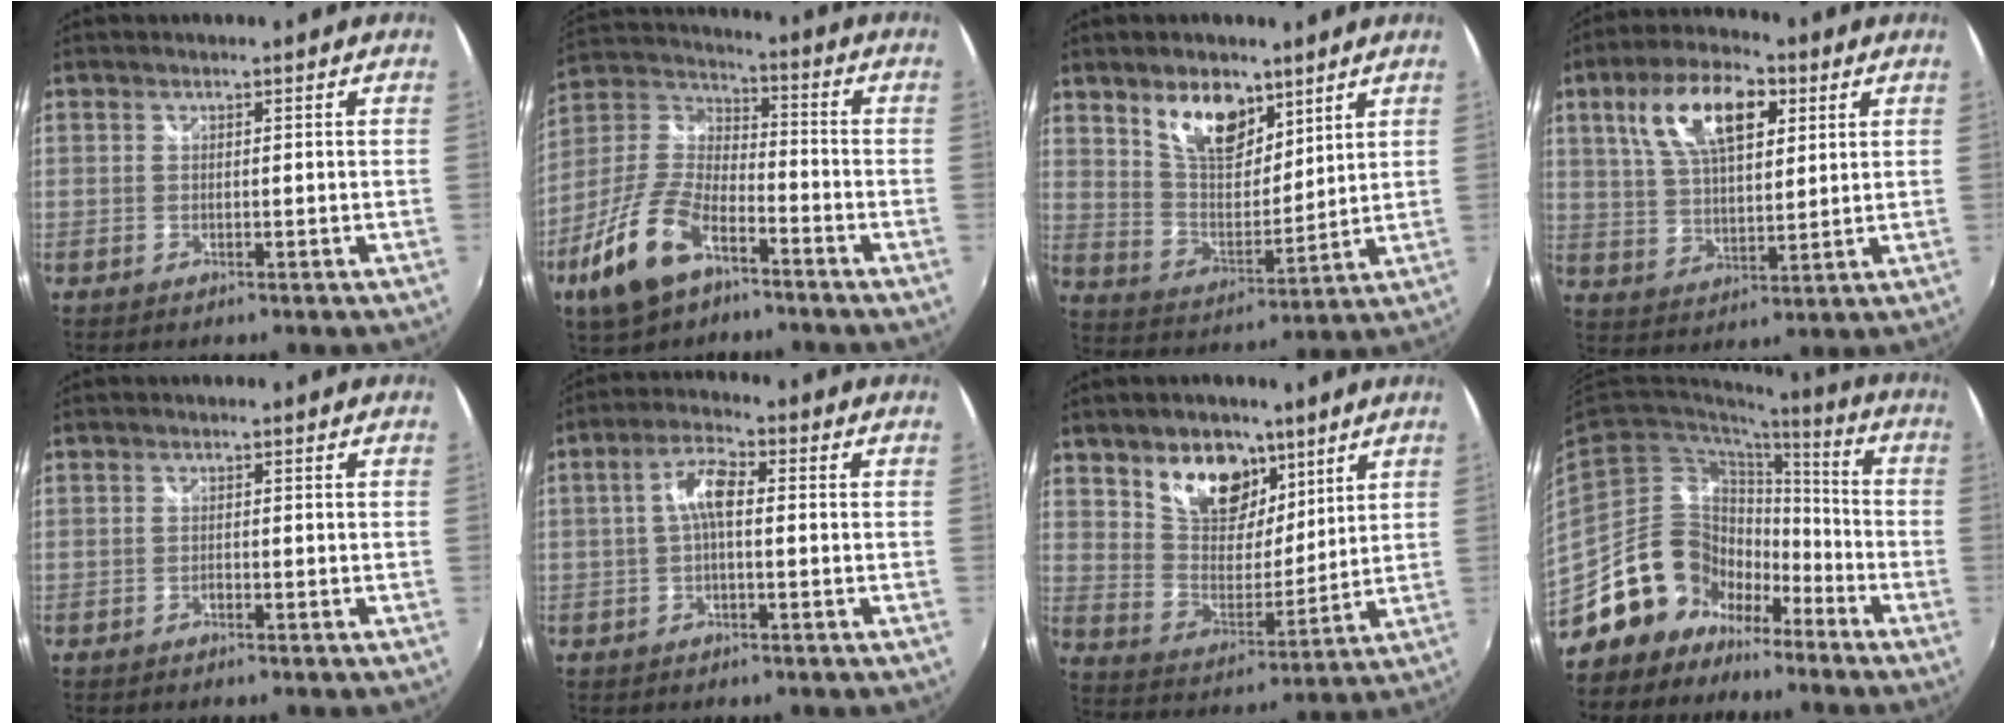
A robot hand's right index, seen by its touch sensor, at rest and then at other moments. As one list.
[{"total": 16.0, "force": [-8.8, 7.5, 11.1], "torque": [-0.247, -0.012, -0.168]}, {"total": 11.7, "force": [7.3, 6.1, 6.8], "torque": [-0.113, 0.004, 0.139]}, {"total": 14.2, "force": [5.9, 6.5, 11.2], "torque": [-0.205, 0.028, 0.108]}, {"total": 0.6, "force": [-0.5, 0.3, 0.1], "torque": [-0.002, -0.001, -0.010]}, {"total": 5.5, "force": [-0.1, 1.9, 5.2], "torque": [-0.104, 0.017, -0.003]}, {"total": 13.9, "force": [8.3, 8.6, 7.1], "torque": [-0.124, 0.009, 0.154]}, {"total": 17.8, "force": [-11.0, 12.5, 6.3], "torque": [-0.138, 0.047, -0.174]}]